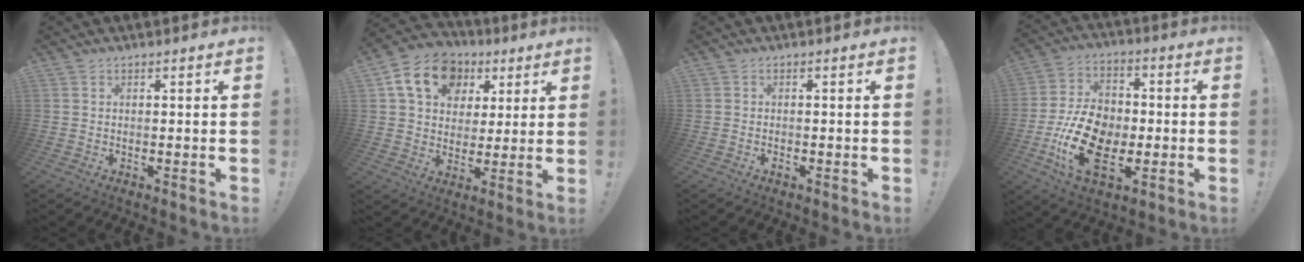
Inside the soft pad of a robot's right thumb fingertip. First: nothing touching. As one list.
[{"total": 16.1, "force": [6.7, 12.2, 8.2], "torque": [-0.120, -0.016, 0.126]}, {"total": 1.1, "force": [-1.0, 0.3, 0.1], "torque": [-0.007, 0.004, -0.016]}, {"total": 18.8, "force": [-5.5, 12.3, 13.1], "torque": [-0.253, 0.025, -0.089]}]